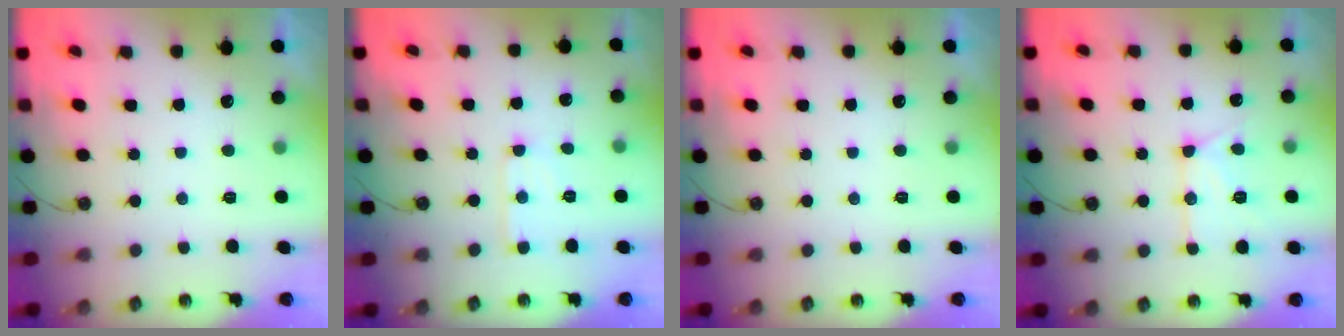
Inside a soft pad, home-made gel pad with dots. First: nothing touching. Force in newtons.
{"total": 5.1, "press": 5.0, "slide": 0.3}
{"total": 0.0}
{"total": 12.3, "press": 12.3, "slide": 0.9}